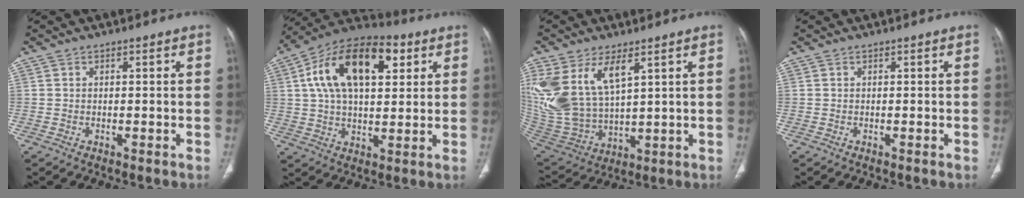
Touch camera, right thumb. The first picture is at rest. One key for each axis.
{"total": 20.5, "fx": 6.5, "fy": 10.9, "fz": 16.1, "tx": -0.250, "ty": 0.011, "tz": 0.100}
{"total": 17.8, "fx": 7.5, "fy": 9.2, "fz": 13.2, "tx": -0.275, "ty": -0.026, "tz": 0.168}
{"total": 0.0}